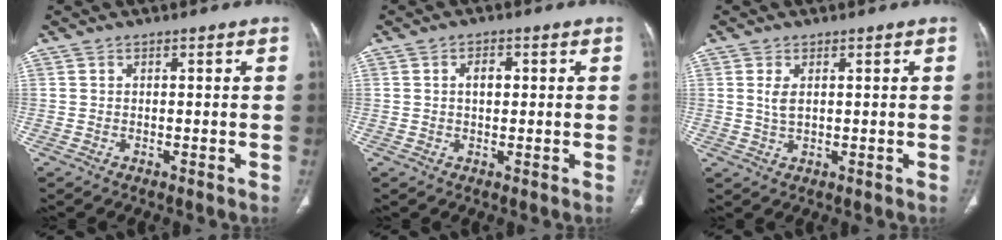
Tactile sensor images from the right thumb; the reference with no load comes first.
{"total": 2.9, "force": [0.5, 1.7, 2.3], "torque": [-0.033, 0.004, 0.007]}
{"total": 2.9, "force": [0.7, 1.5, 2.4], "torque": [-0.051, -0.002, 0.019]}